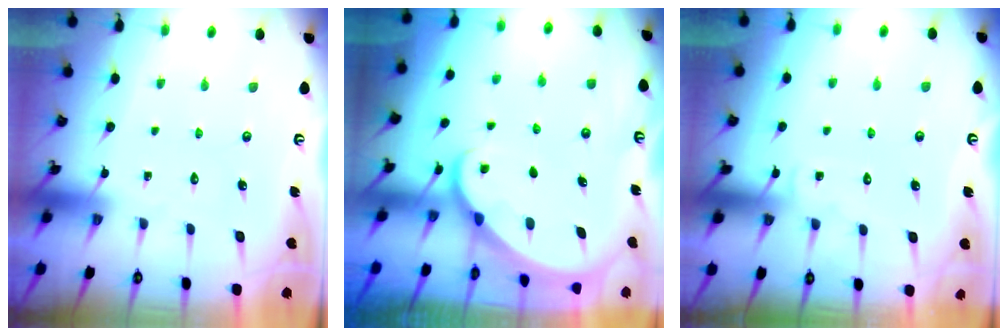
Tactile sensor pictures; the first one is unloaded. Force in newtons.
{"total": 1.8, "press": 1.8, "slide": 0.2}
{"total": 5.5, "press": 5.5, "slide": 0.3}